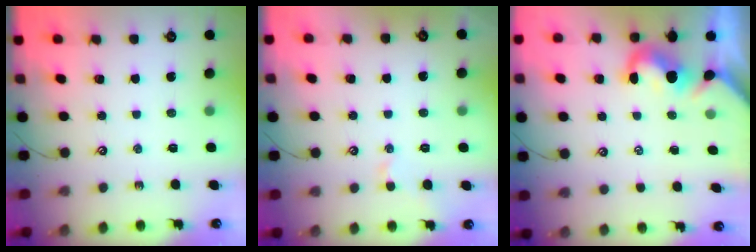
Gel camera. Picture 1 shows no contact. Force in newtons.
{"total": 0.9, "press": 0.7, "slide": 0.6}
{"total": 0.0}